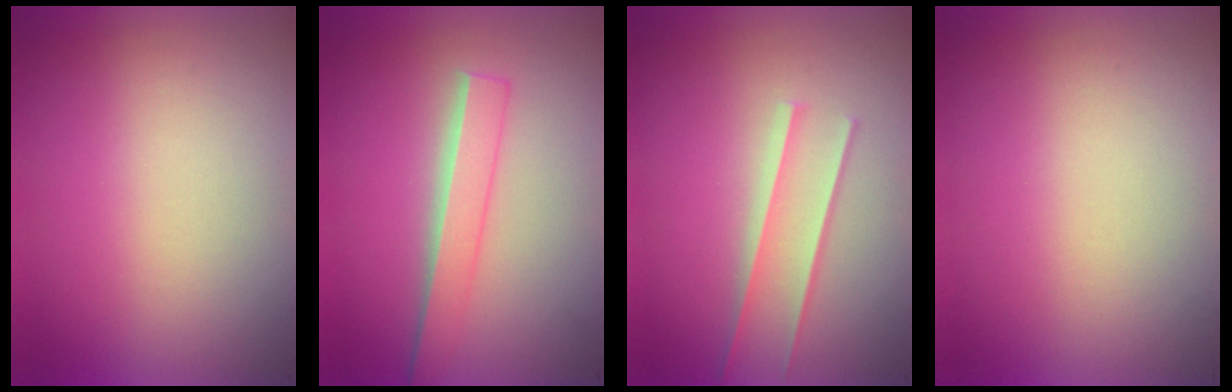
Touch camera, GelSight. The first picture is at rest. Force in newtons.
{"total": 2.2}
{"total": 1.5}
{"total": 0.0}